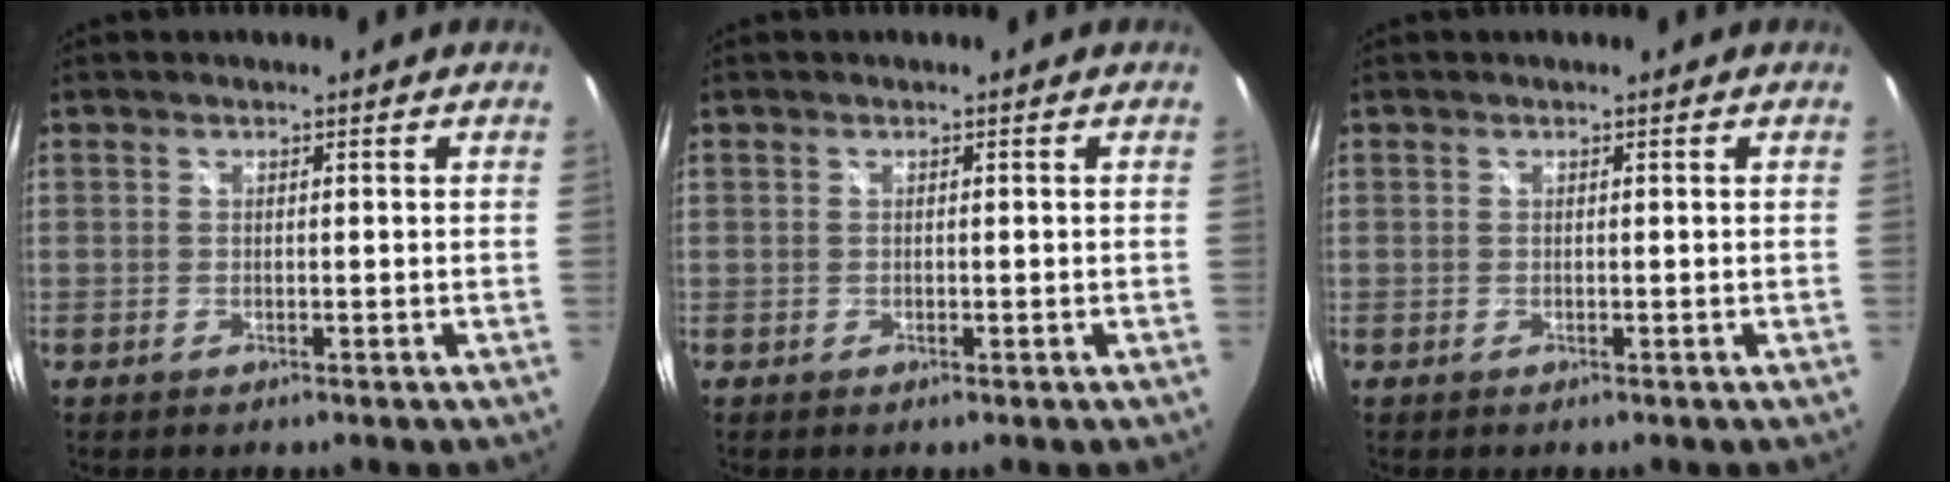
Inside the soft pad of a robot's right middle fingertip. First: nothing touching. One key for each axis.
{"total": 0.0}
{"total": 0.0}